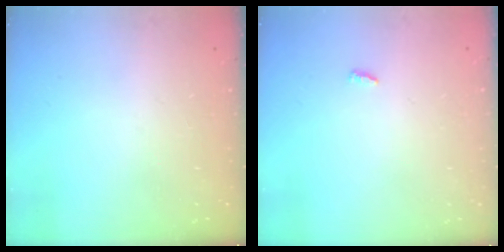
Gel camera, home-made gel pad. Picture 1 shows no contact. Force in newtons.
{"total": 2.7, "press": 2.7, "slide": 0.2}